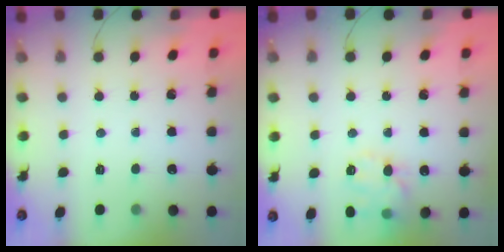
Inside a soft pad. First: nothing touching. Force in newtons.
{"total": 13.1, "press": 13.0, "slide": 2.0}